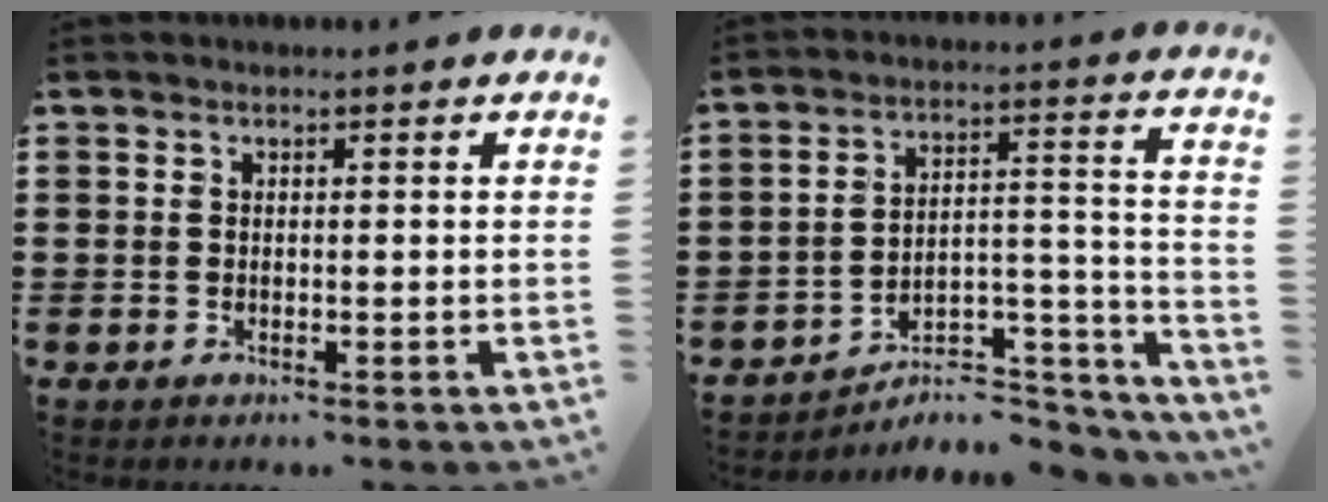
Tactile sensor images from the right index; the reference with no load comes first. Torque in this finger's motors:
{"motor_torque": [-0.47, -0.41, -0.21, -0.21]}